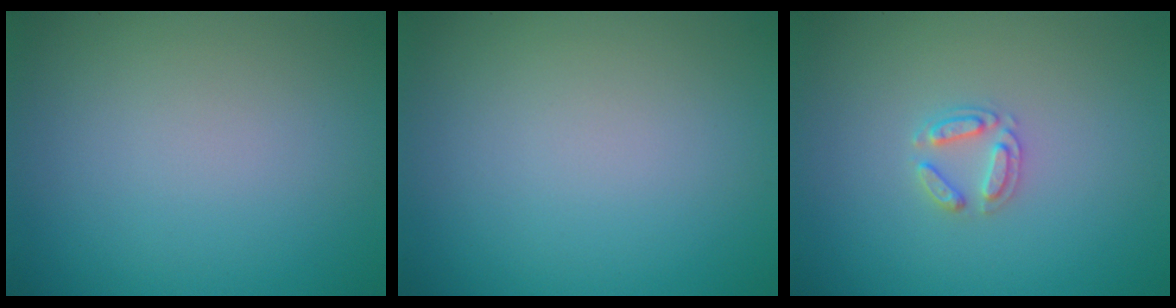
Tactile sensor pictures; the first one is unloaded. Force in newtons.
{"total": 0.0}
{"total": 1.9, "press": 1.9, "slide": 0.3}